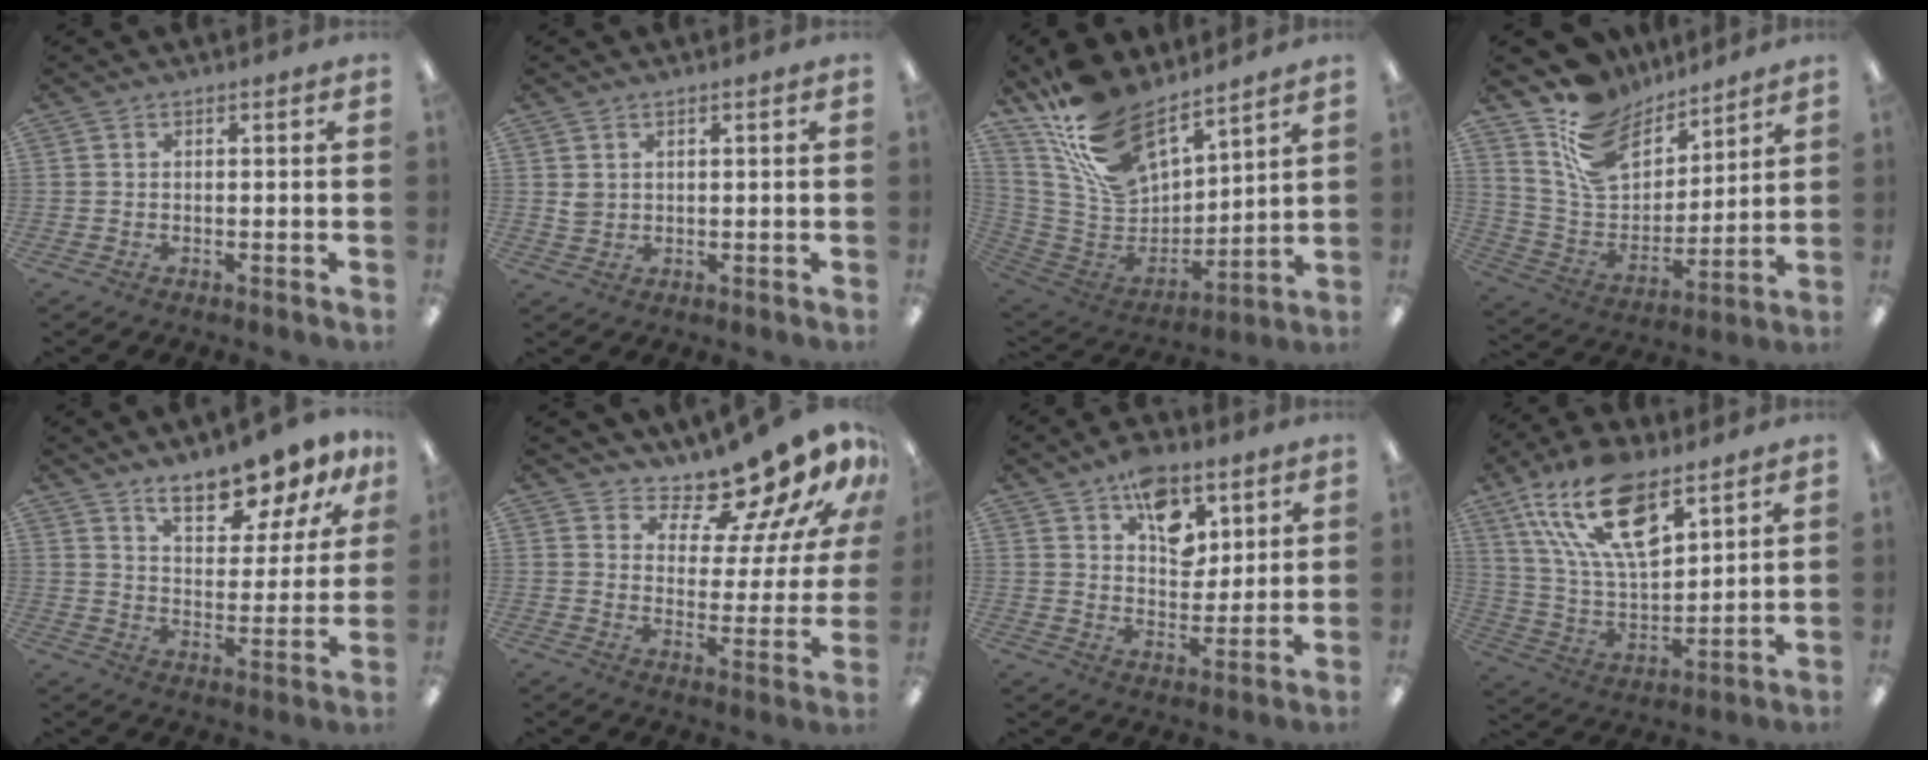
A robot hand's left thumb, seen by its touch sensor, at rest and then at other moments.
{"total": 2.1, "force": [1.1, 1.6, 0.9], "torque": [-0.021, 0.002, 0.020]}
{"total": 19.1, "force": [14.3, 9.2, 8.6], "torque": [-0.178, -0.090, 0.268]}
{"total": 16.4, "force": [11.3, 9.7, 7.0], "torque": [-0.152, -0.070, 0.215]}
{"total": 12.2, "force": [10.2, 3.9, 5.5], "torque": [-0.084, -0.061, 0.183]}
{"total": 13.7, "force": [12.0, 4.0, 5.1], "torque": [-0.079, -0.103, 0.204]}
{"total": 12.0, "force": [7.0, 7.5, 6.1], "torque": [-0.069, -0.032, 0.123]}
{"total": 21.1, "force": [12.2, 9.5, 14.3], "torque": [-0.283, -0.054, 0.216]}